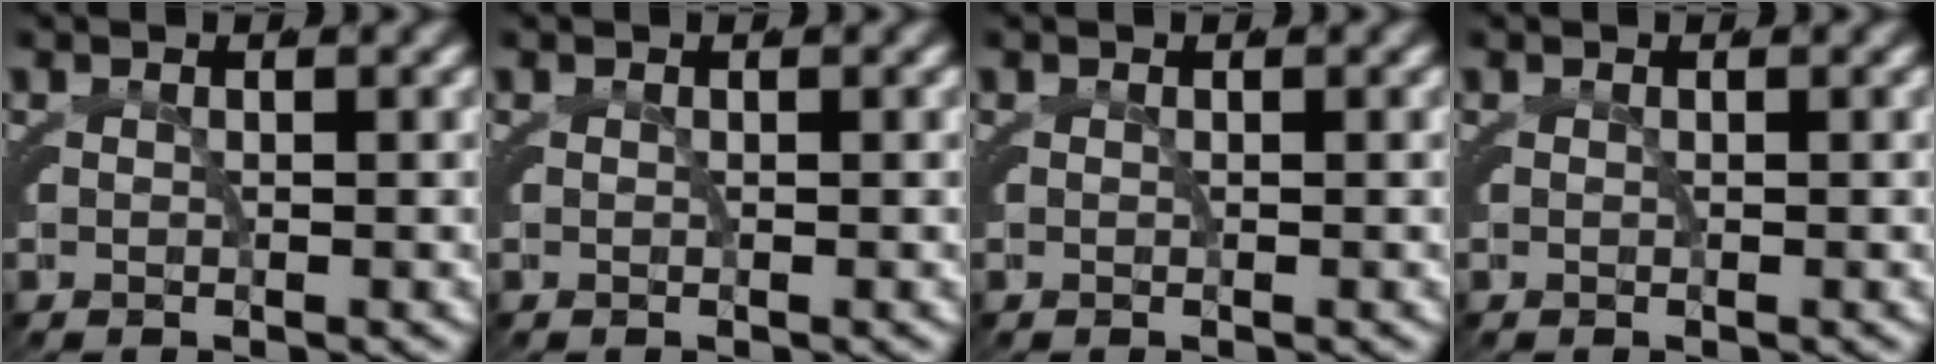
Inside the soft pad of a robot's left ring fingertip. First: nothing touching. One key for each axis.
{"total": 0.0}
{"total": 0.0}
{"total": 0.0}